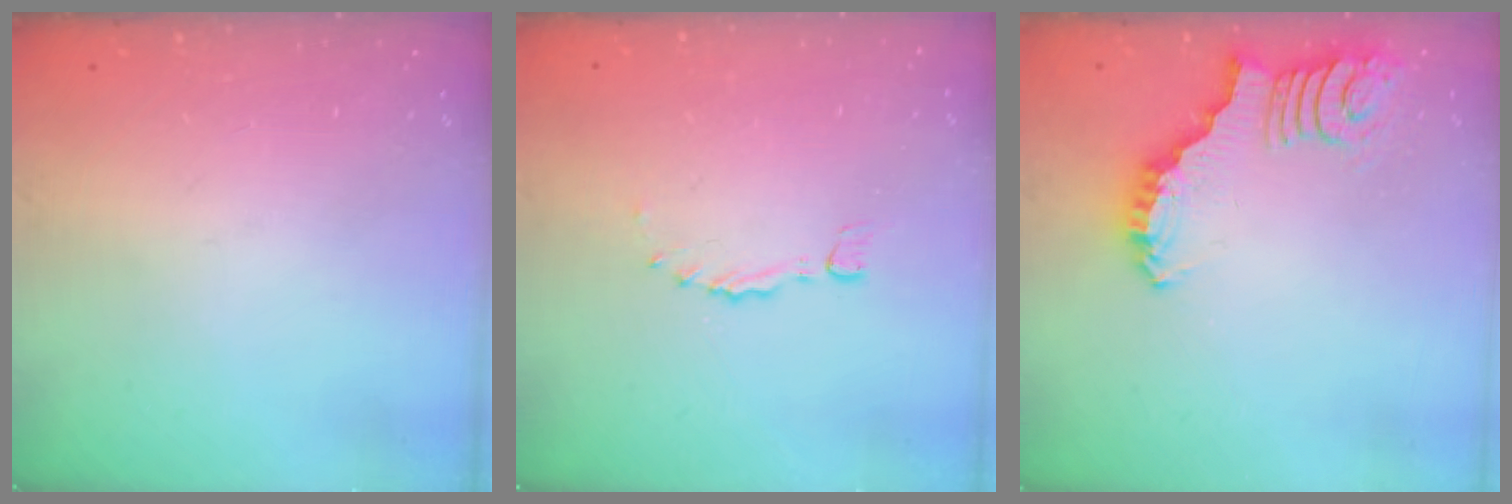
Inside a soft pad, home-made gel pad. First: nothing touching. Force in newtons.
{"total": 0.0}
{"total": 2.7, "press": 2.7, "slide": 0.5}